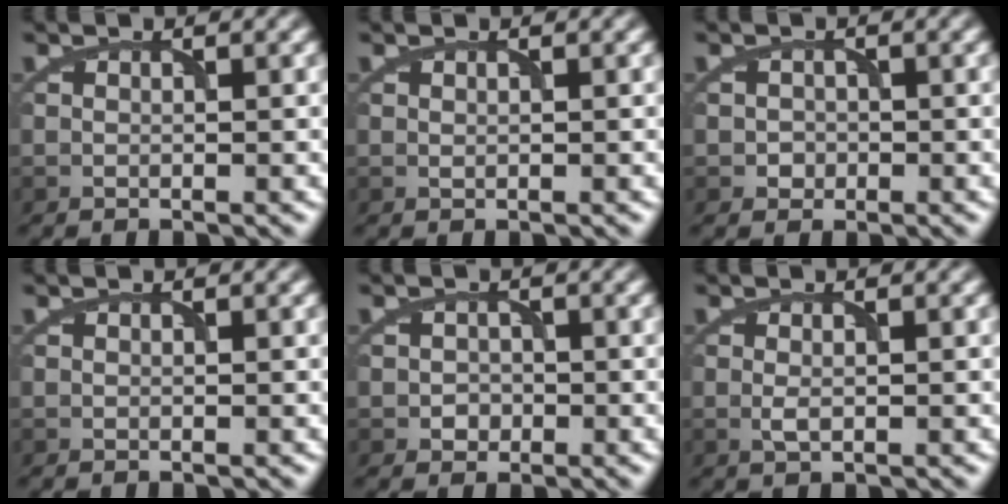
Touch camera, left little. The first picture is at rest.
{"total": 0.0}
{"total": 1.1, "force": [-0.3, 1.1, 0.1], "torque": [0.008, 0.000, -0.005]}
{"total": 0.0}
{"total": 1.3, "force": [-0.4, 1.2, 0.3], "torque": [0.002, -0.001, -0.009]}
{"total": 1.1, "force": [-0.1, 0.5, 1.0], "torque": [-0.023, -0.001, -0.003]}